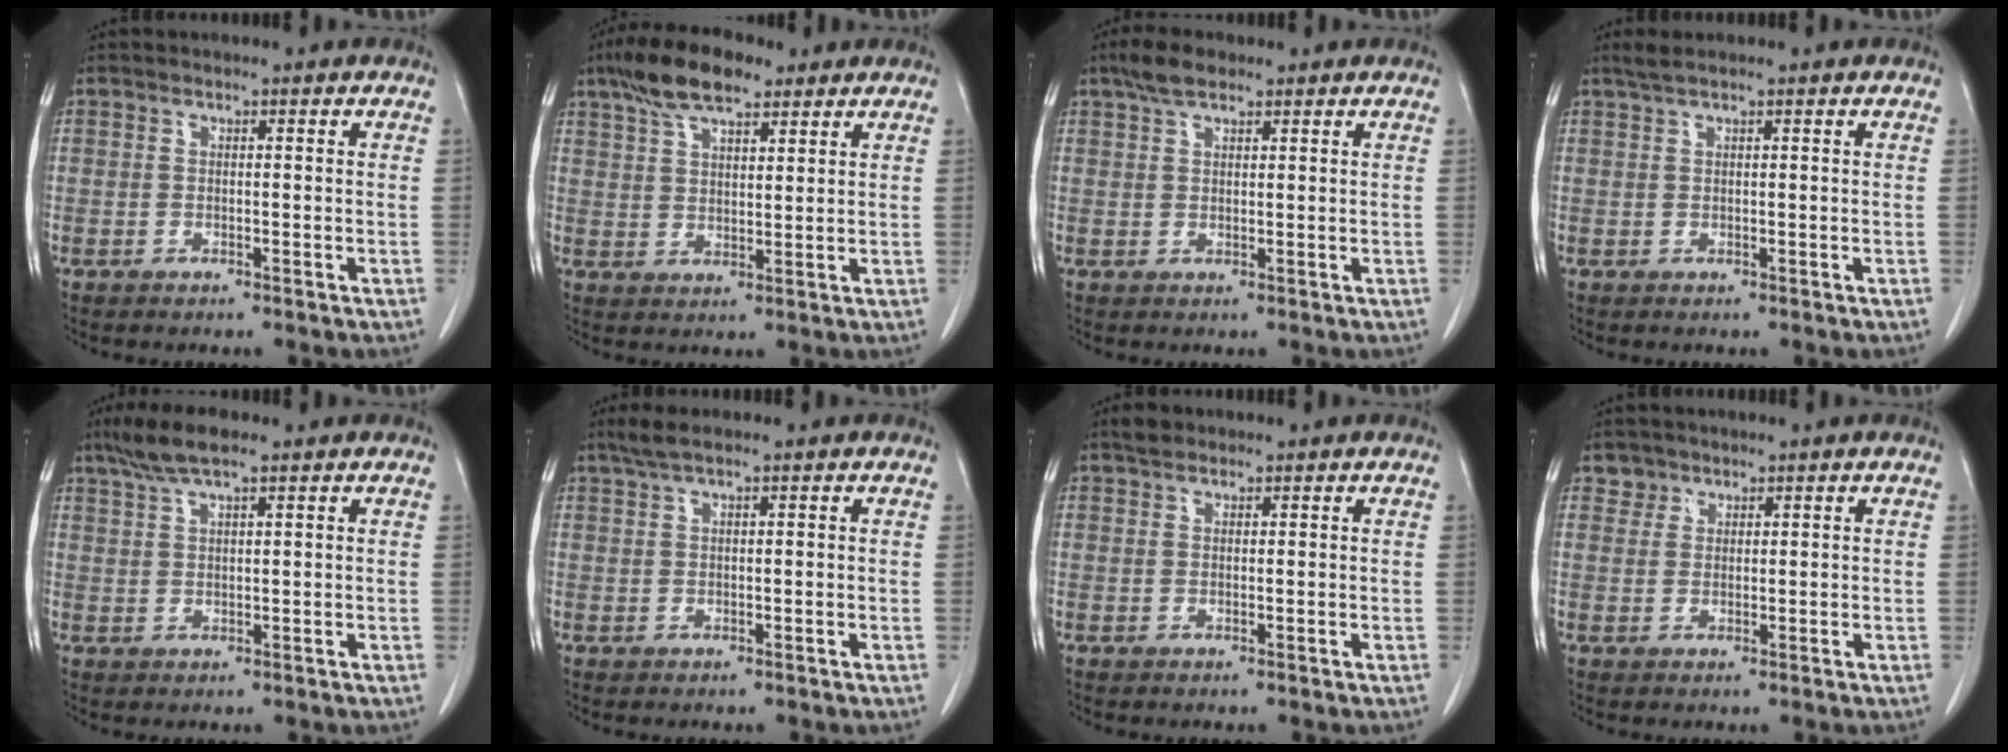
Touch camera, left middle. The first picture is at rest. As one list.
[{"total": 9.1, "force": [6.4, 3.0, 5.8], "torque": [-0.113, 0.019, 0.115]}, {"total": 3.7, "force": [2.7, 1.4, 2.1], "torque": [-0.049, 0.011, 0.052]}, {"total": 1.6, "force": [1.2, 0.0, 0.9], "torque": [-0.024, 0.011, 0.028]}, {"total": 5.6, "force": [4.1, 0.9, 3.7], "torque": [-0.081, 0.013, 0.078]}, {"total": 2.6, "force": [1.9, 0.2, 1.7], "torque": [-0.042, 0.011, 0.039]}, {"total": 1.6, "force": [1.3, 0.8, 0.5], "torque": [-0.014, 0.009, 0.022]}, {"total": 1.9, "force": [1.4, 1.3, -0.3], "torque": [0.016, 0.004, 0.019]}]